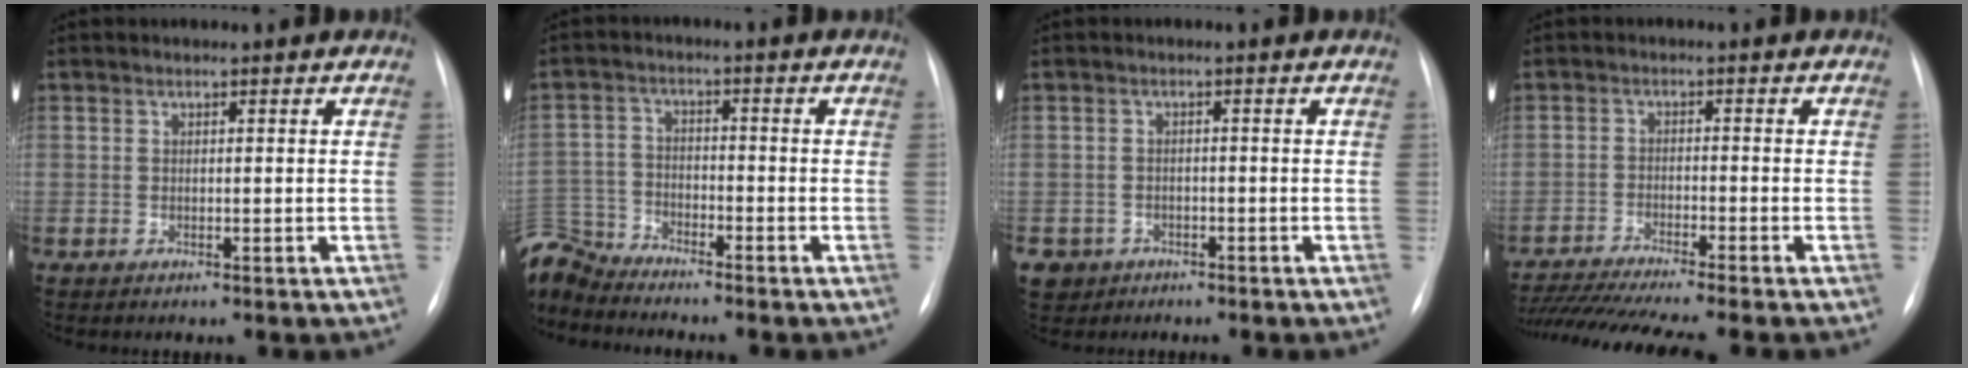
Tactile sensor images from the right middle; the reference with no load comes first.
{"total": 8.4, "force": [-8.3, 1.2, 0.6], "torque": [-0.025, 0.002, -0.167]}
{"total": 4.1, "force": [-2.4, 3.3, 0.1], "torque": [-0.002, 0.007, -0.037]}
{"total": 14.3, "force": [-12.5, -1.0, 6.8], "torque": [-0.107, -0.029, -0.200]}